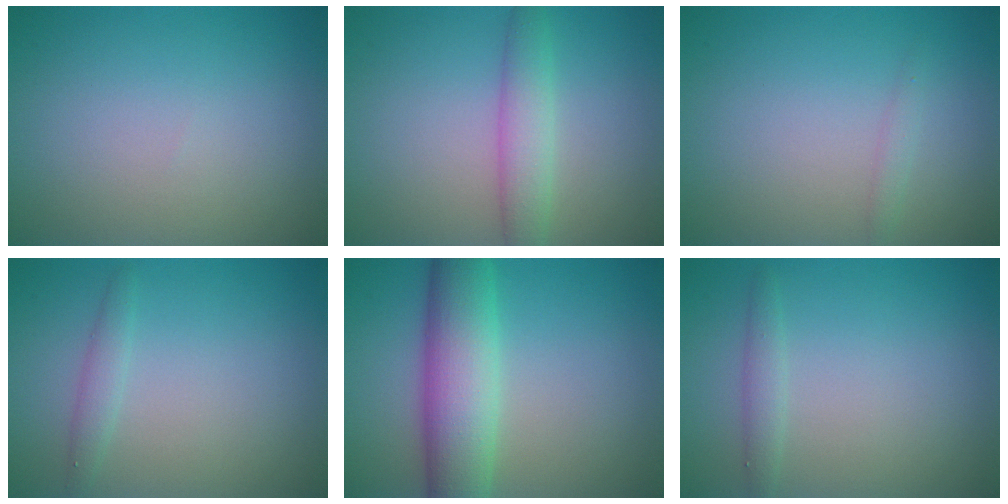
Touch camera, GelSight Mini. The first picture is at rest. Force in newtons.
{"total": 3.0, "press": 3.0, "slide": 0.1}
{"total": 0.8, "press": 0.8, "slide": 0.0}
{"total": 1.3, "press": 1.3, "slide": 0.1}
{"total": 7.5, "press": 7.5, "slide": 0.1}
{"total": 1.2, "press": 1.2, "slide": 0.0}